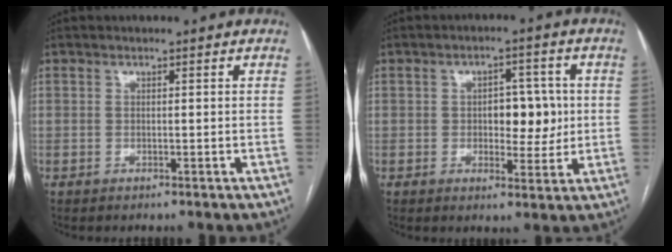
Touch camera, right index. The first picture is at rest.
{"total": 6.4, "force": [0.3, 3.4, 5.4], "torque": [-0.066, 0.011, 0.007]}